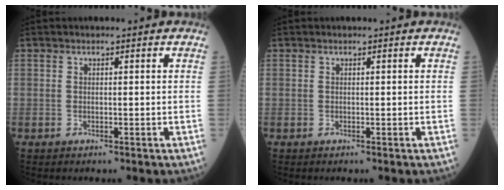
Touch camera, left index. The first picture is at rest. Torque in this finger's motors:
{"motor_torque": [0.07, 0.15, 0.00, 0.01]}